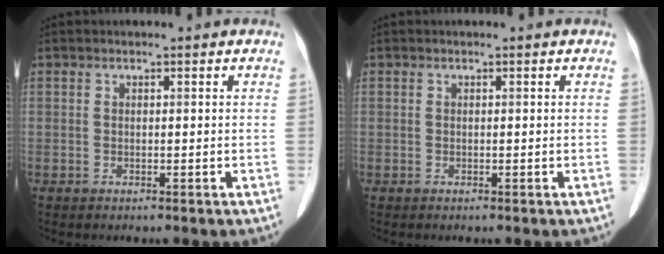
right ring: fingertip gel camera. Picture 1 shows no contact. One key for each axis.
{"total": 0.0}